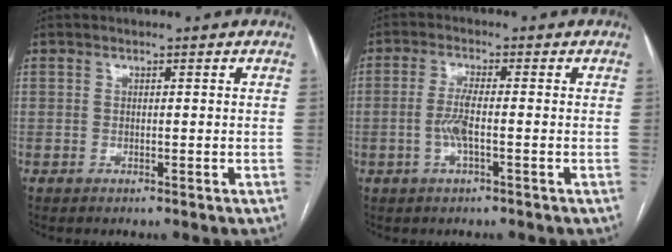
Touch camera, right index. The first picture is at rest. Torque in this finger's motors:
{"motor_torque": [0.72, -0.05, 0.41, 0.12]}